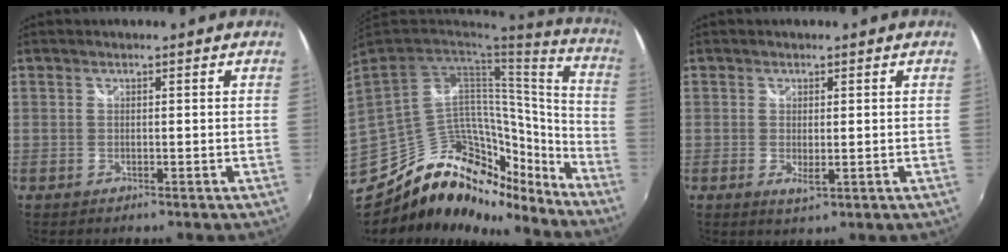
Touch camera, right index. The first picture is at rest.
{"total": 30.6, "force": [-21.9, 16.1, 14.0], "torque": [-0.281, 0.029, -0.324]}
{"total": 2.3, "force": [-0.2, 1.0, 2.1], "torque": [-0.035, -0.008, -0.002]}